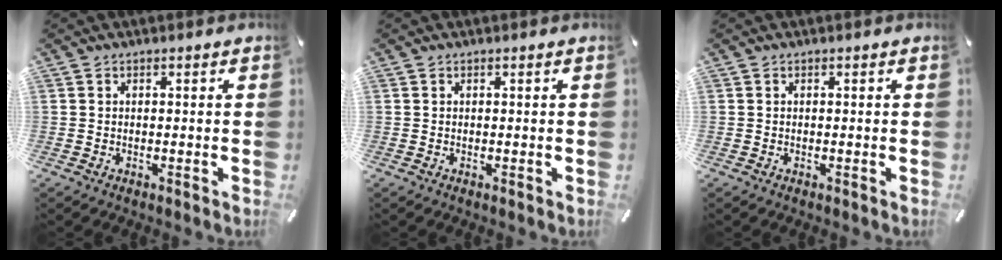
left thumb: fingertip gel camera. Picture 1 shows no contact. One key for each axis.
{"total": 0.0}
{"total": 0.0}